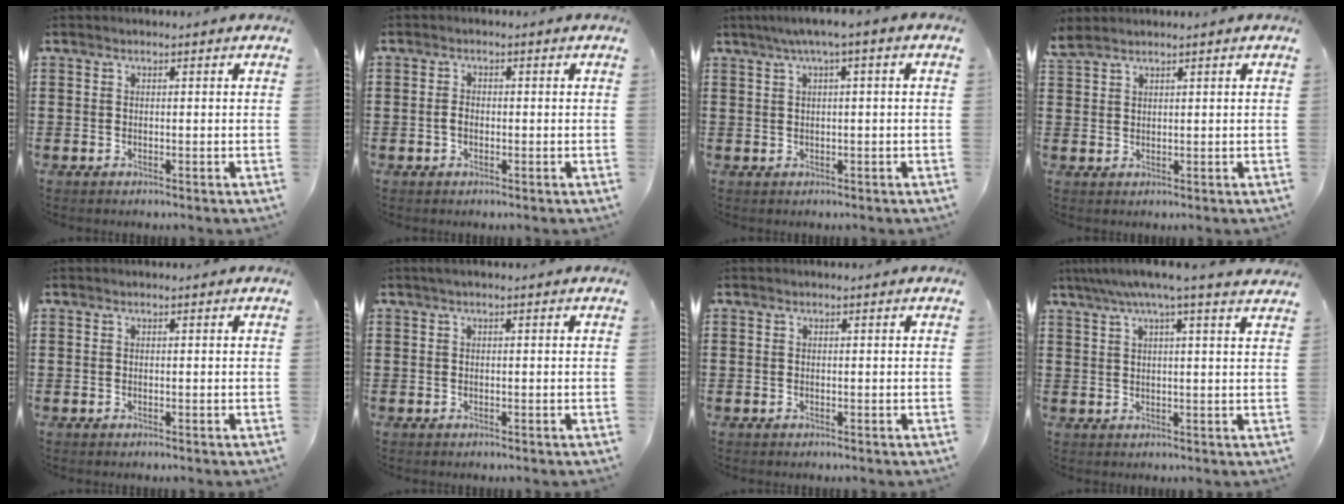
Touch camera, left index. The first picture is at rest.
{"total": 1.7, "force": [-0.3, 1.0, 1.4], "torque": [-0.036, 0.000, -0.009]}
{"total": 2.6, "force": [0.2, -0.1, 2.6], "torque": [-0.047, 0.000, 0.000]}
{"total": 2.0, "force": [1.8, 0.3, 0.7], "torque": [-0.018, -0.001, 0.036]}
{"total": 0.0}
{"total": 0.7, "force": [-0.1, 0.1, 0.7], "torque": [-0.011, -0.002, -0.001]}
{"total": 0.0}
{"total": 5.1, "force": [3.8, -0.3, 3.4], "torque": [-0.078, -0.009, 0.064]}